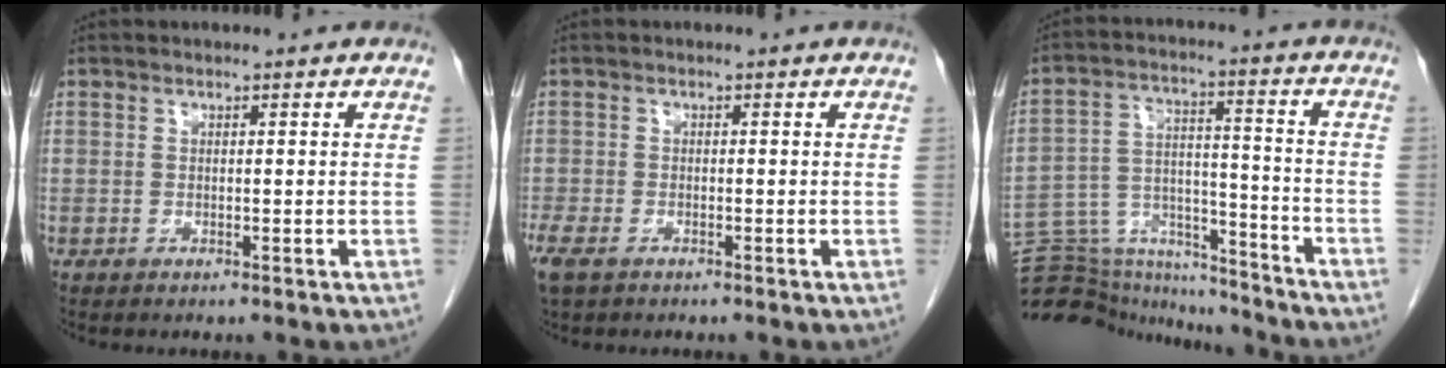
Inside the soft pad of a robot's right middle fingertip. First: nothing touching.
{"total": 4.9, "force": [-3.2, 2.5, 2.8], "torque": [-0.068, -0.015, -0.054]}
{"total": 17.3, "force": [-16.6, 4.1, 2.9], "torque": [-0.065, 0.044, -0.257]}